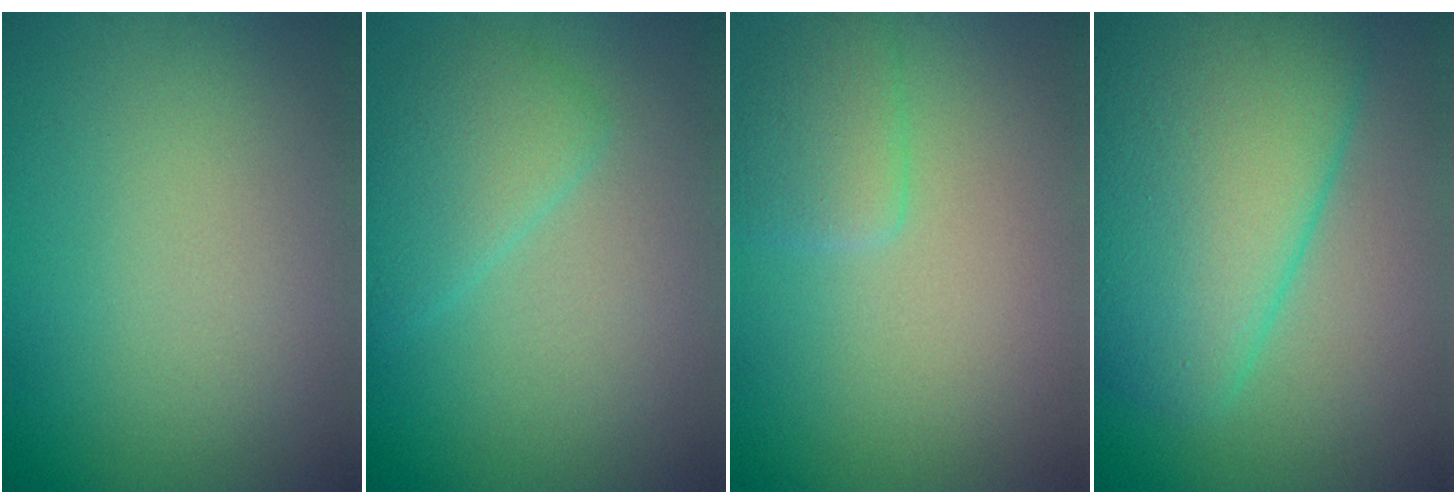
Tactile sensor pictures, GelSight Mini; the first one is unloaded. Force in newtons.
{"total": 3.1, "press": 3.1, "slide": 0.1}
{"total": 2.3, "press": 2.3, "slide": 0.1}
{"total": 10.6, "press": 10.5, "slide": 0.4}